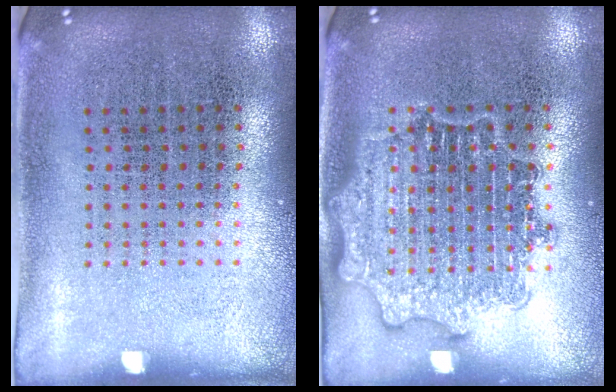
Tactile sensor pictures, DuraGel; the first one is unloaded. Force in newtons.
{"total": 2.0, "press": 2.0, "slide": 0.3}